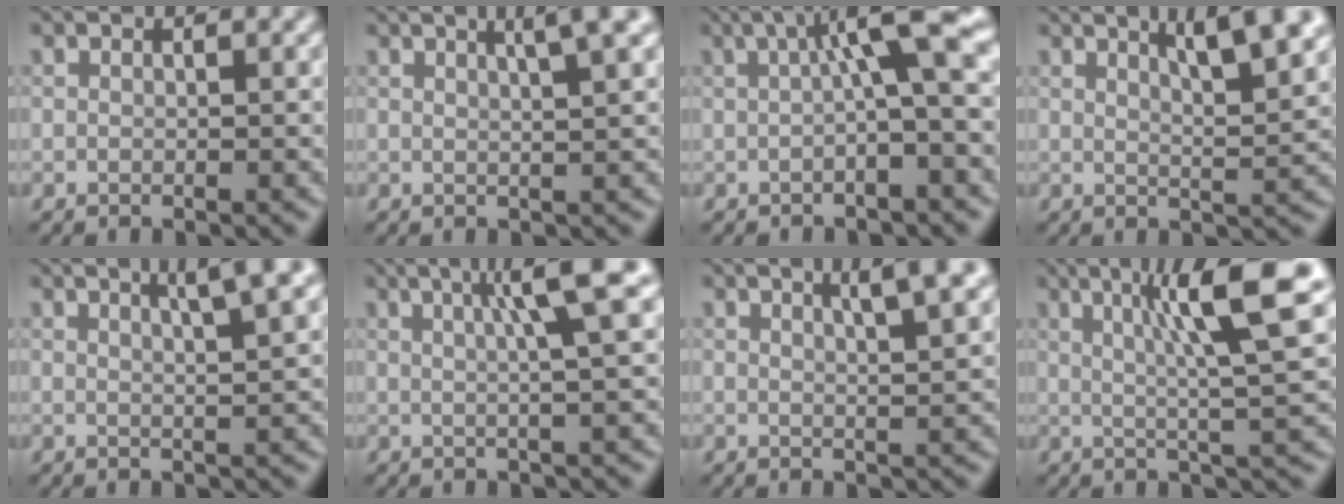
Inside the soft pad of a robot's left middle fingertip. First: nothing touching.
{"total": 3.3, "force": [1.7, 0.5, 2.8], "torque": [-0.030, 0.008, 0.020]}
{"total": 5.8, "force": [0.9, 0.7, 5.7], "torque": [-0.094, 0.015, 0.006]}
{"total": 5.9, "force": [3.4, 1.2, 4.7], "torque": [-0.054, 0.011, 0.047]}
{"total": 4.1, "force": [2.3, 0.5, 3.4], "torque": [-0.038, 0.010, 0.034]}
{"total": 5.8, "force": [1.7, 0.7, 5.5], "torque": [-0.076, 0.017, 0.028]}
{"total": 3.9, "force": [2.2, 0.6, 3.2], "torque": [-0.034, 0.007, 0.031]}
{"total": 10.1, "force": [3.2, 1.5, 9.5], "torque": [-0.131, 0.016, 0.046]}